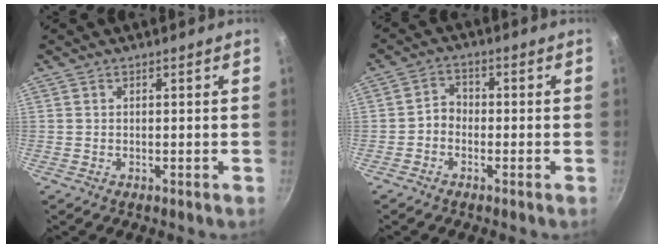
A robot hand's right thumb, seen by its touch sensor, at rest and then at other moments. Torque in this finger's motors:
{"motor_torque": [-0.01, 0.34, 1.01, -0.57, 0.00]}